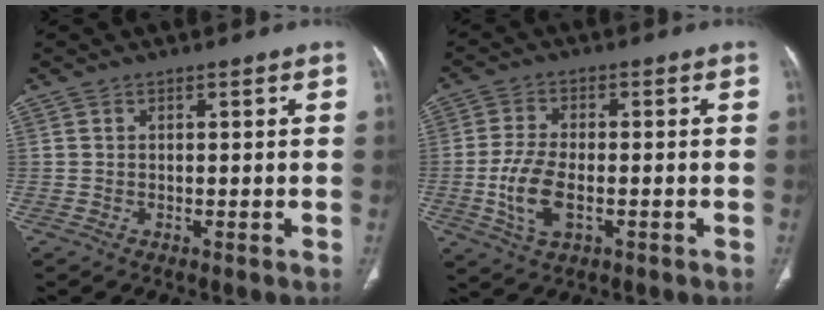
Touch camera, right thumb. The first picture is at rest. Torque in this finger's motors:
{"motor_torque": [0.05, 0.14, 0.66, 0.45, 0.25]}